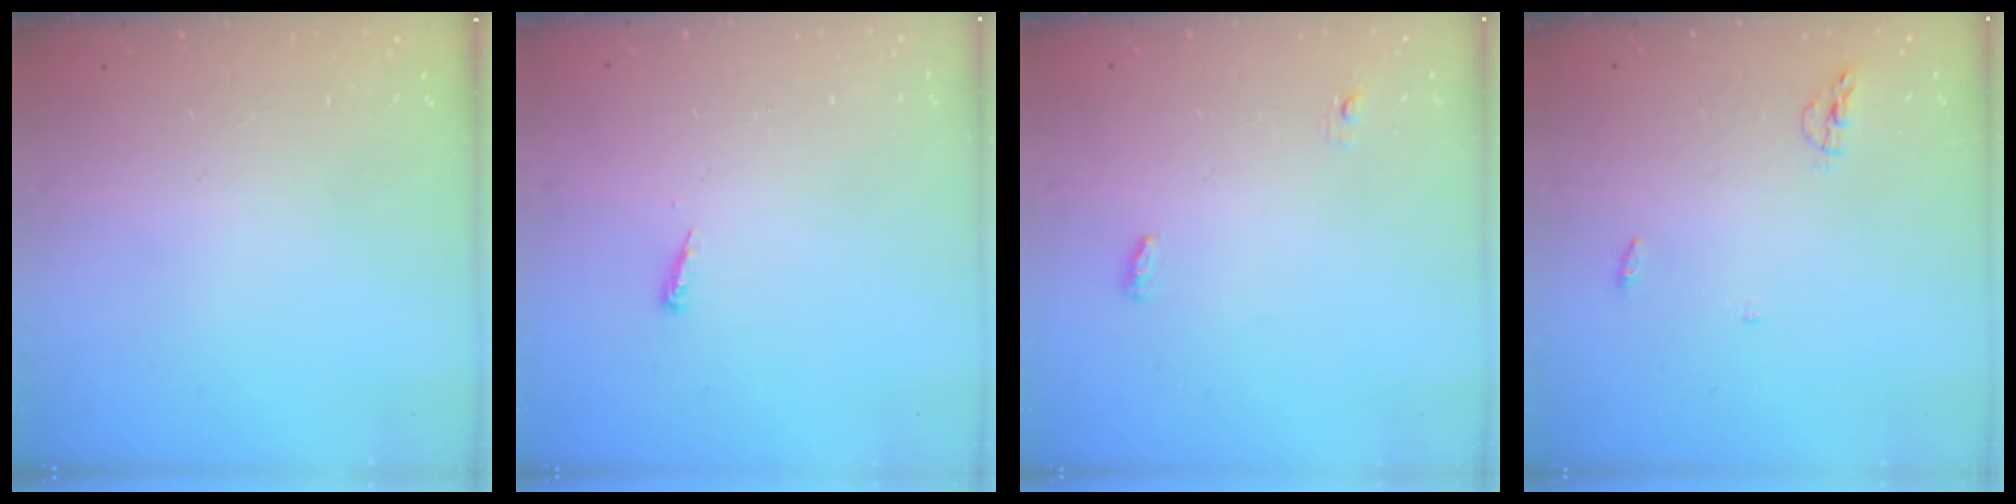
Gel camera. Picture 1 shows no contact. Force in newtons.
{"total": 4.0, "press": 4.0, "slide": 0.5}
{"total": 3.5, "press": 3.4, "slide": 0.9}
{"total": 4.3, "press": 4.1, "slide": 1.0}